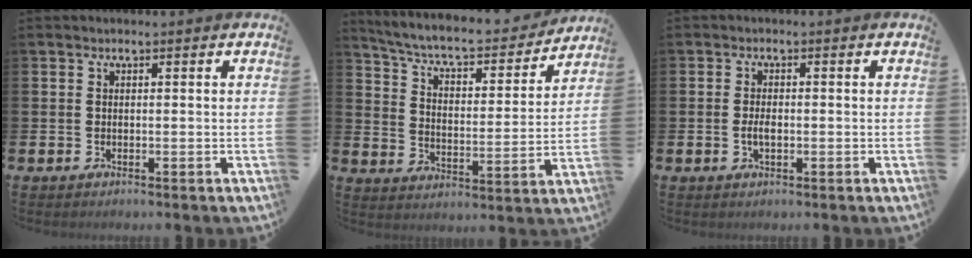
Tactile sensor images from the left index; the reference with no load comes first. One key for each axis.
{"total": 7.3, "fx": 6.6, "fy": 1.6, "fz": 2.7, "tx": -0.082, "ty": -0.049, "tz": 0.107}
{"total": 2.0, "fx": -0.4, "fy": 1.0, "fz": 1.7, "tx": -0.031, "ty": 0.001, "tz": -0.008}